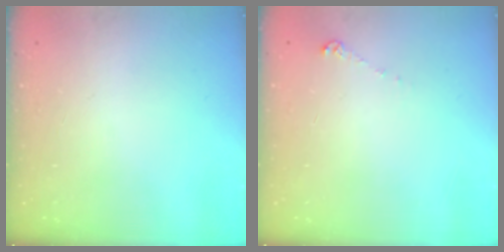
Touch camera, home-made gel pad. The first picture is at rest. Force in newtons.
{"total": 4.3, "press": 4.2, "slide": 0.6}